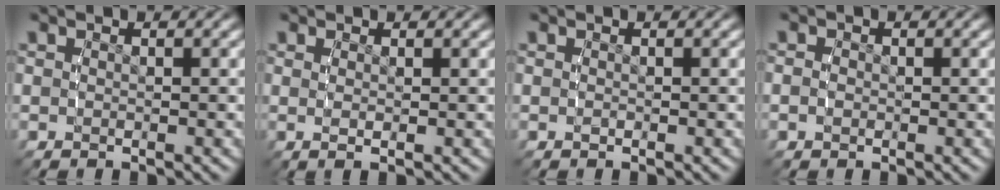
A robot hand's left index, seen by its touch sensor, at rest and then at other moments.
{"total": 1.1, "force": [0.2, -0.4, 1.0], "torque": [-0.021, -0.005, 0.010]}
{"total": 0.0}
{"total": 0.8, "force": [-0.3, 0.6, 0.5], "torque": [-0.015, -0.005, -0.004]}